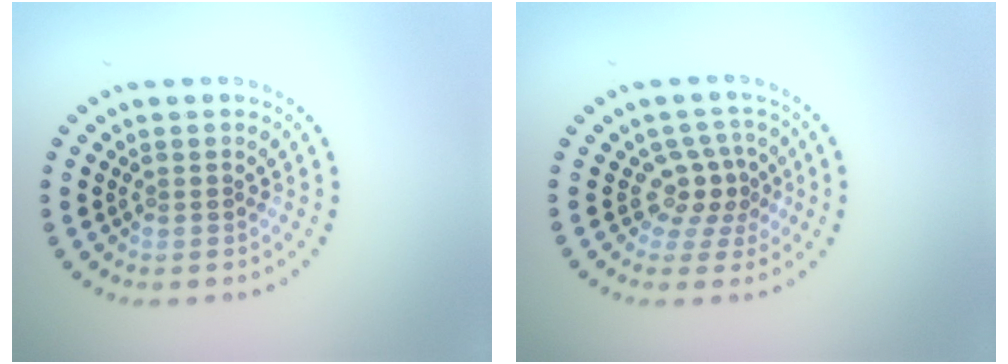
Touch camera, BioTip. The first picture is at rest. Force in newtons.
{"total": 2.9, "press": 2.1, "slide": 2.0}